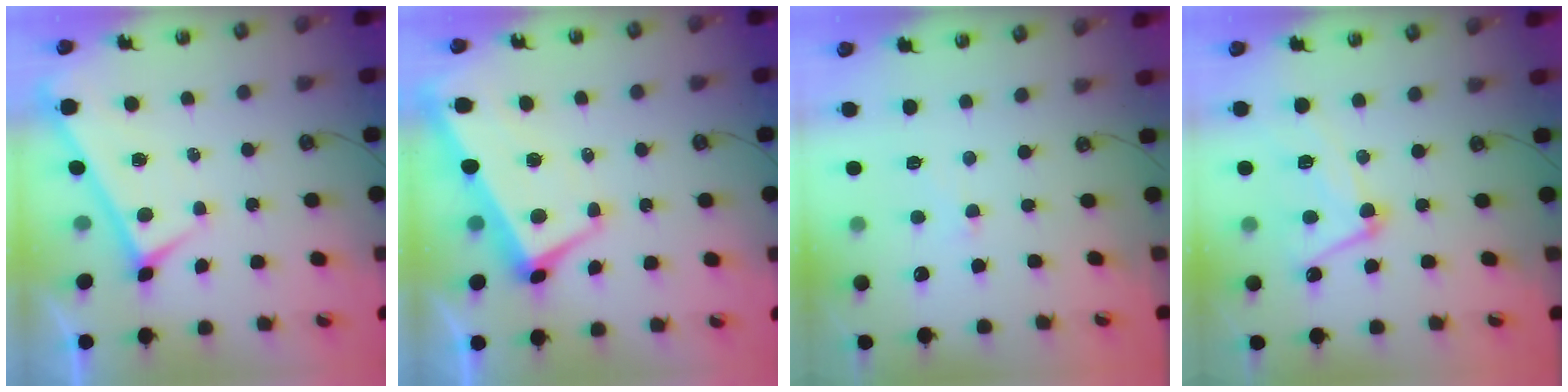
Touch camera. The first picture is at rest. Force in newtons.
{"total": 1.8, "press": 1.2, "slide": 1.3}
{"total": 1.1, "press": 1.0, "slide": 0.5}
{"total": 10.5, "press": 10.5, "slide": 1.1}